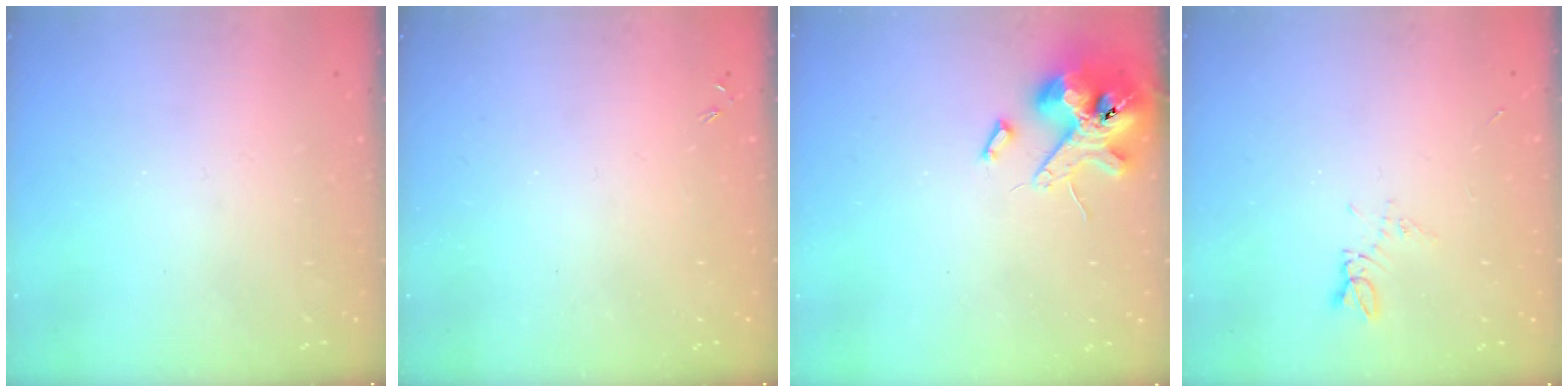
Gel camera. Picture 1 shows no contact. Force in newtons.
{"total": 0.0}
{"total": 12.7, "press": 12.5, "slide": 2.1}
{"total": 5.4, "press": 5.3, "slide": 0.7}